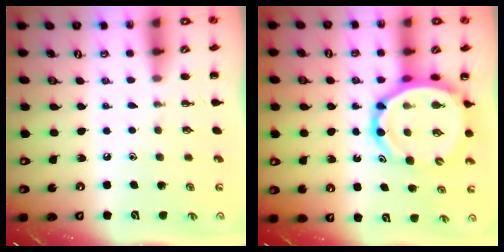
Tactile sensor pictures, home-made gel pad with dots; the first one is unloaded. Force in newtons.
{"total": 13.7, "press": 13.1, "slide": 4.0}